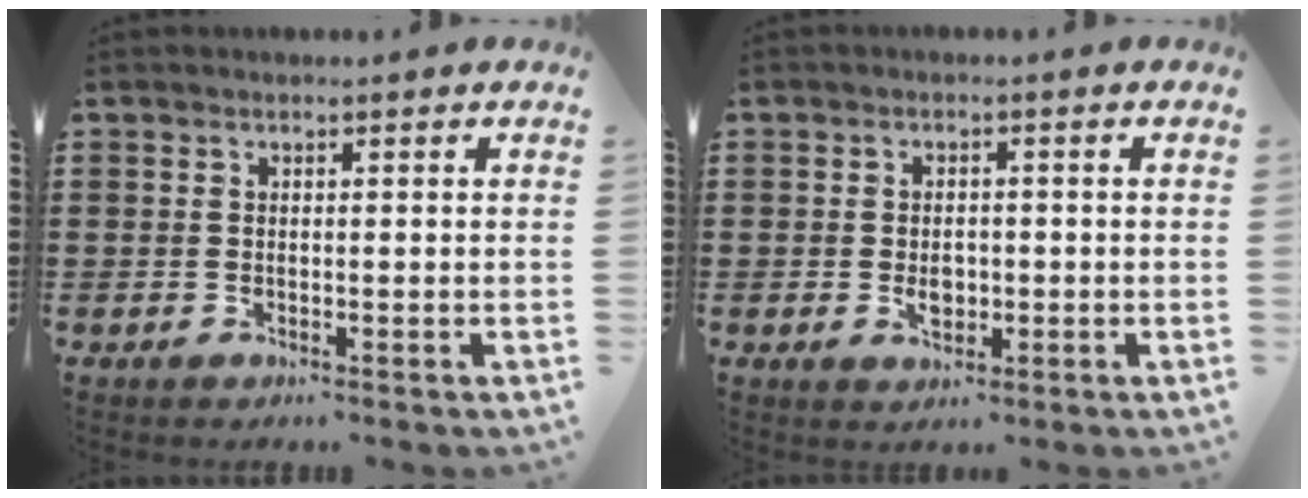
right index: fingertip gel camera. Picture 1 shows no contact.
{"total": 2.7, "force": [-0.4, 1.7, 2.1], "torque": [-0.033, 0.000, -0.010]}